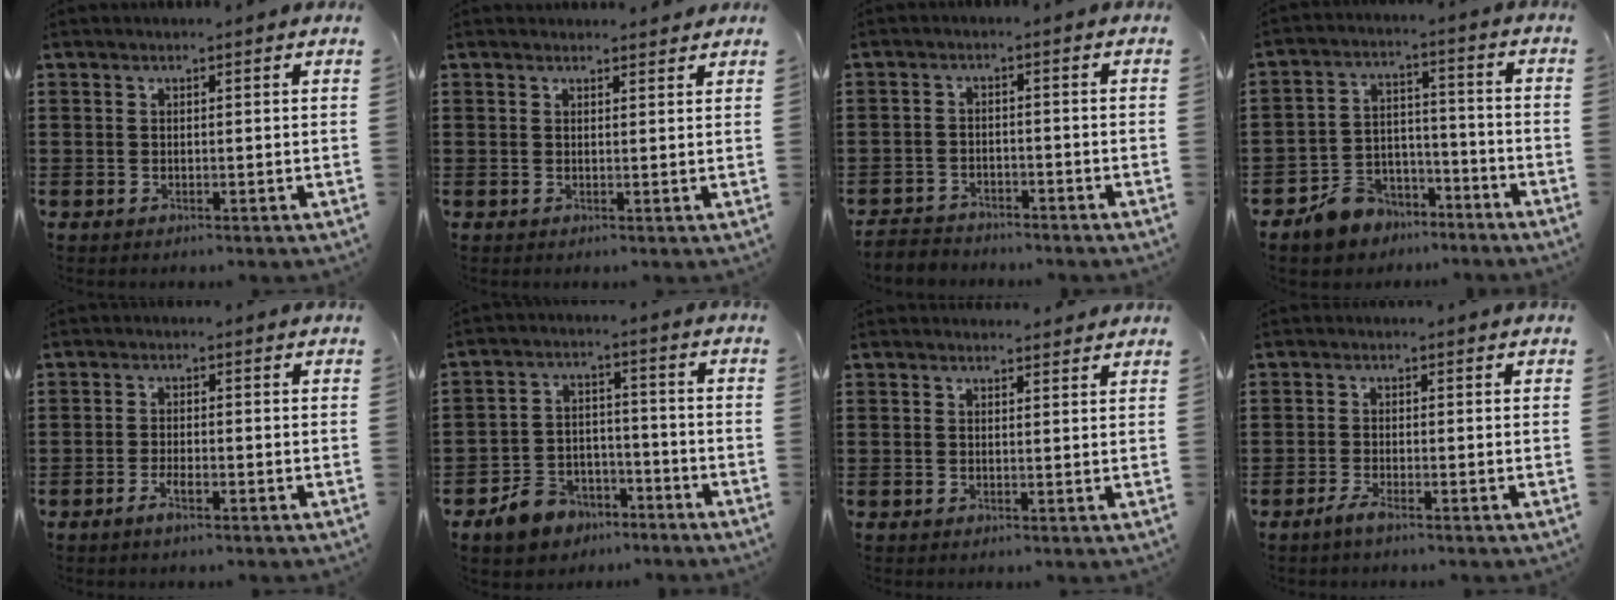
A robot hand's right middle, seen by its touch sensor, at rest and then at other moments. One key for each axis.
{"total": 1.2, "fx": 1.2, "fy": 0.3, "fz": 0.1, "tx": 0.003, "ty": -0.002, "tz": 0.021}
{"total": 3.1, "fx": -3.0, "fy": 0.7, "fz": -0.2, "tx": -0.004, "ty": -0.001, "tz": -0.066}
{"total": 7.4, "fx": -6.4, "fy": 3.6, "fz": 0.8, "tx": -0.033, "ty": 0.029, "tz": -0.129}
{"total": 2.2, "fx": -1.2, "fy": 0.5, "fz": 1.8, "tx": -0.038, "ty": -0.003, "tz": -0.025}
{"total": 6.7, "fx": -5.6, "fy": 3.5, "fz": 1.1, "tx": -0.041, "ty": 0.021, "tz": -0.114}
{"total": 1.2, "fx": 1.2, "fy": 0.3, "fz": 0.2, "tx": 0.002, "ty": -0.001, "tz": 0.021}
{"total": 1.8, "fx": -1.3, "fy": 0.3, "fz": 1.2, "tx": -0.029, "ty": -0.002, "tz": -0.028}